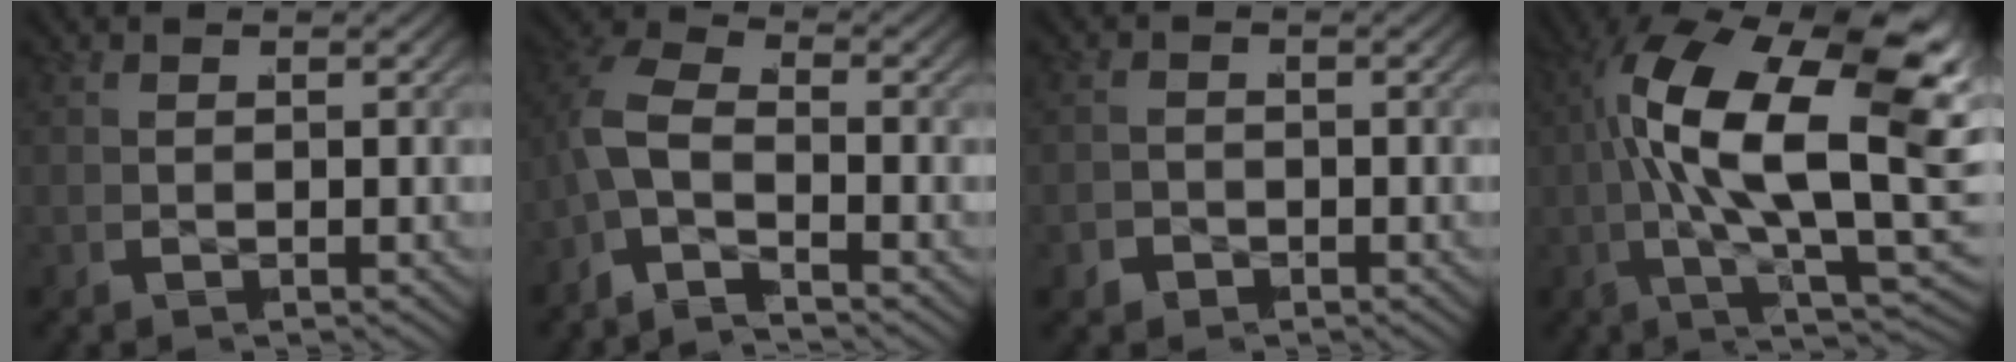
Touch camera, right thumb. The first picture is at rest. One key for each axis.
{"total": 4.7, "fx": -1.5, "fy": 3.0, "fz": 3.3, "tx": -0.093, "ty": -0.020, "tz": -0.034}
{"total": 1.6, "fx": -1.2, "fy": 1.0, "fz": -0.1, "tx": -0.005, "ty": -0.008, "tz": -0.019}
{"total": 20.1, "fx": 2.0, "fy": 9.5, "fz": 17.6, "tx": -0.307, "ty": -0.021, "tz": 0.035}